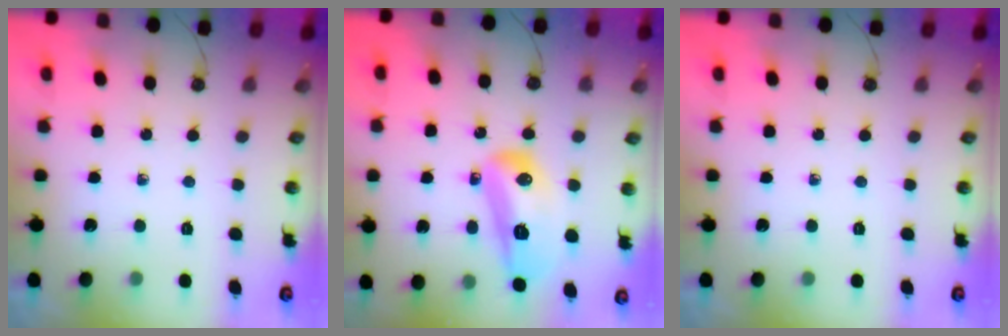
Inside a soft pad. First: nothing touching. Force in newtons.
{"total": 13.4, "press": 13.4, "slide": 1.2}
{"total": 0.0}